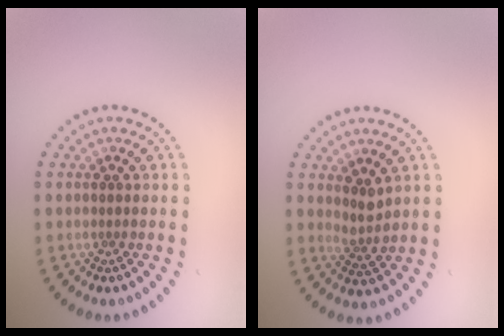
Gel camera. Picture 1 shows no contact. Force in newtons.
{"total": 1.9, "press": 1.5, "slide": 1.2}